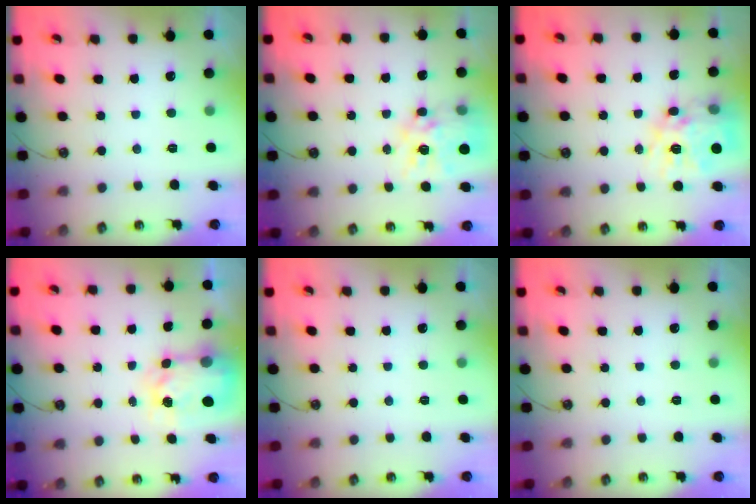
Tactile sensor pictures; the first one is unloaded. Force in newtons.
{"total": 14.3, "press": 14.3, "slide": 1.3}
{"total": 16.1, "press": 16.0, "slide": 1.5}
{"total": 5.5, "press": 5.5, "slide": 0.7}
{"total": 0.0}
{"total": 0.0}